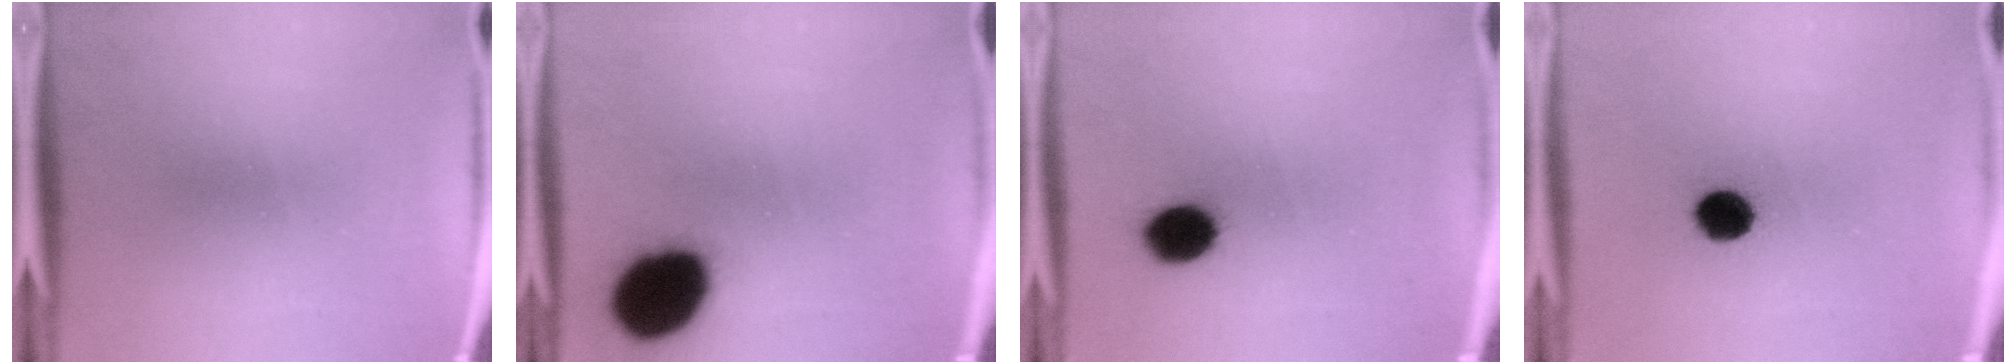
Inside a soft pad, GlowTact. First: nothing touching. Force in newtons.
{"total": 19.6}
{"total": 8.3}
{"total": 7.2}